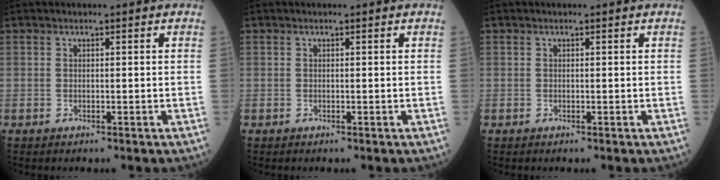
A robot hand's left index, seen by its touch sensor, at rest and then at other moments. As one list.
[{"total": 0.0}, {"total": 0.0}]